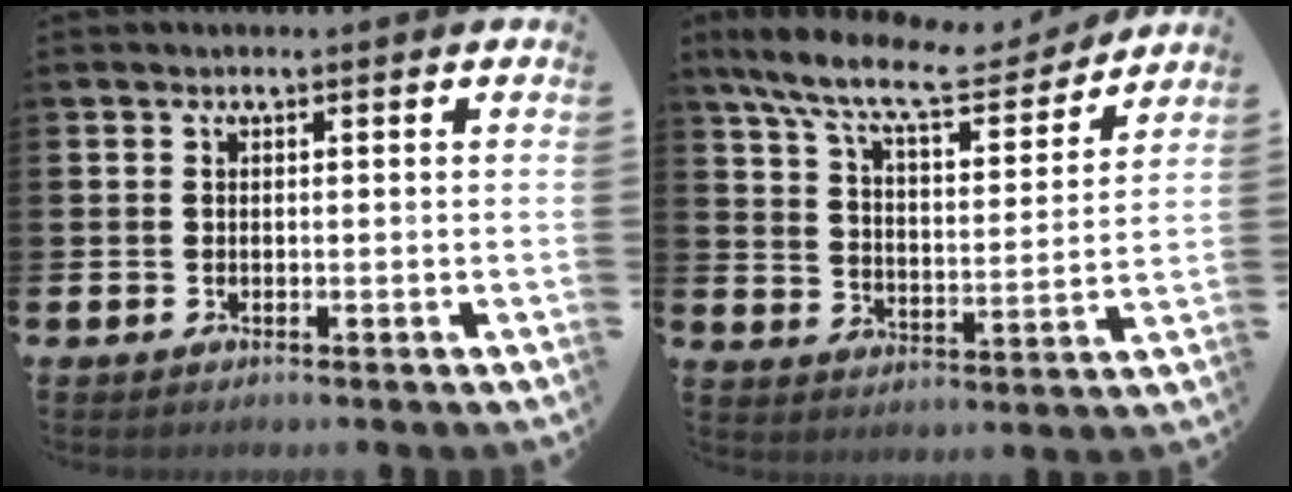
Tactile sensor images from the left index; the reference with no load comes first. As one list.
[{"total": 10.9, "force": [9.4, 2.3, 5.0], "torque": [-0.130, -0.056, 0.158]}]